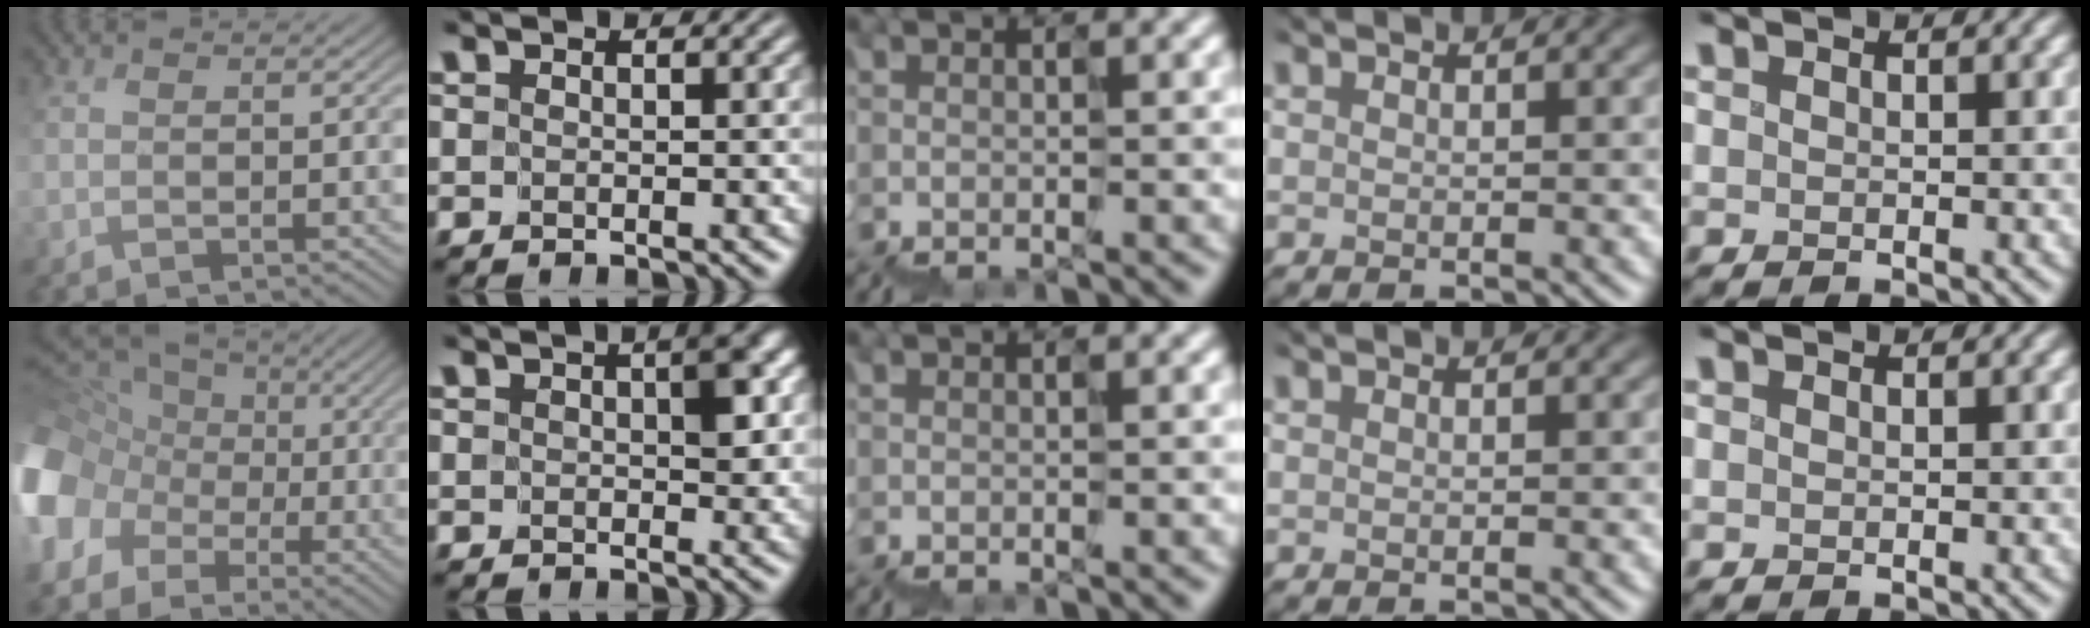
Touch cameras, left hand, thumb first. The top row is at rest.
{"thumb": {"total": 14.1, "force": [-2.9, 12.2, 6.3], "torque": [-0.226, -0.015, -0.057]}, "index": {"total": 3.3, "force": [0.5, 1.7, 2.8], "torque": [-0.030, 0.003, 0.004]}}